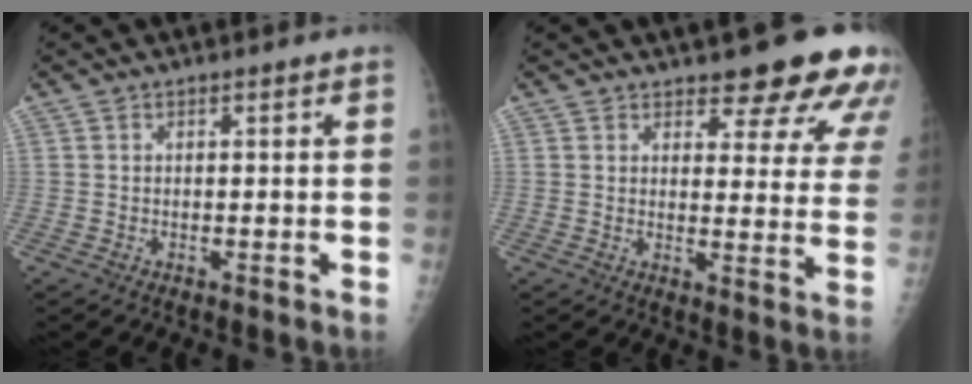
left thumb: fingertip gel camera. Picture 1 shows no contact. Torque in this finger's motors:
{"motor_torque": [0.30, 0.31, 0.91, -0.58, 0.03]}